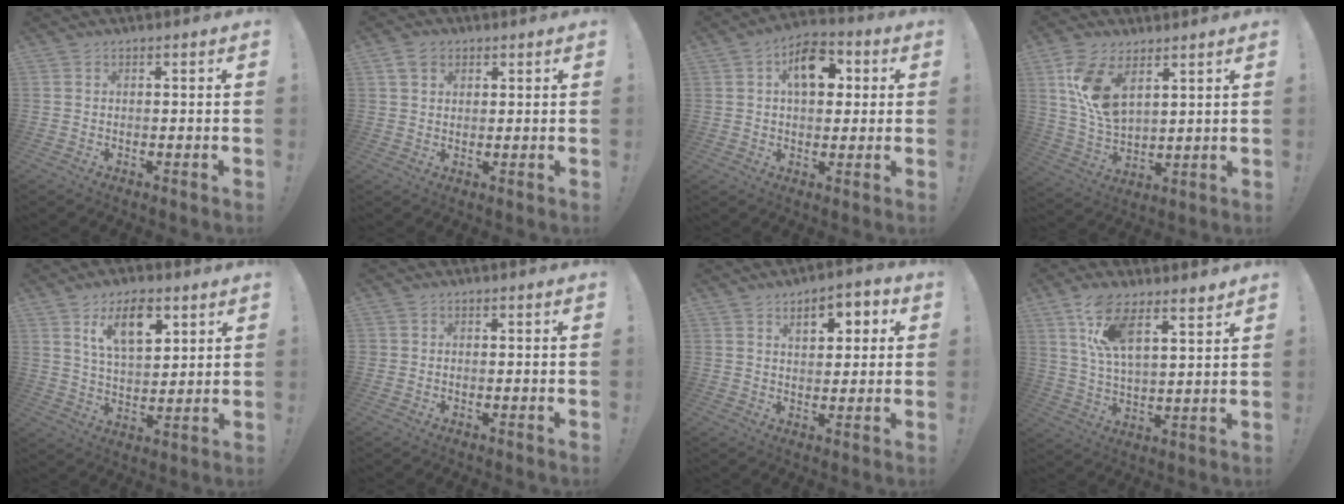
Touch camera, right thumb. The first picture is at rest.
{"total": 4.6, "force": [2.4, 3.4, 1.8], "torque": [-0.032, 0.000, 0.046]}
{"total": 12.2, "force": [3.4, 7.9, 8.6], "torque": [-0.105, 0.003, 0.057]}
{"total": 12.2, "force": [6.3, 6.8, 8.0], "torque": [-0.150, -0.031, 0.119]}
{"total": 12.4, "force": [6.7, 6.5, 8.2], "torque": [-0.129, -0.021, 0.120]}
{"total": 1.1, "force": [-0.2, 1.1, 0.1], "torque": [0.000, 0.005, -0.004]}
{"total": 8.0, "force": [3.1, 4.4, 5.9], "torque": [-0.067, -0.007, 0.046]}
{"total": 12.0, "force": [7.9, 4.2, 7.9], "torque": [-0.152, -0.027, 0.144]}